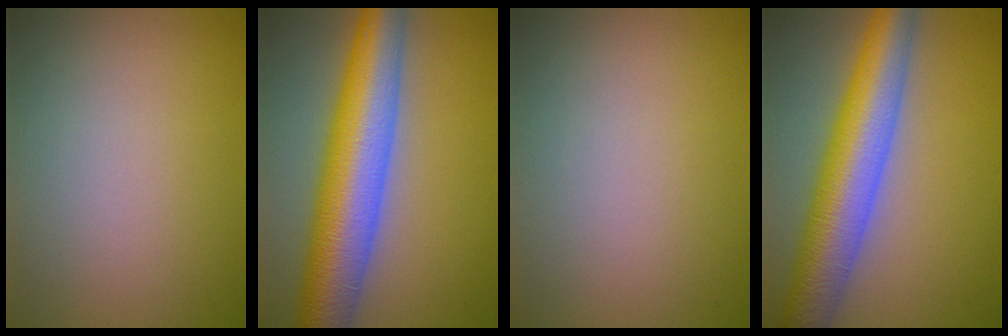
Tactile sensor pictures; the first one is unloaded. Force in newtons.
{"total": 10.8, "press": 10.8, "slide": 0.3}
{"total": 0.0}
{"total": 9.1, "press": 9.1, "slide": 0.3}